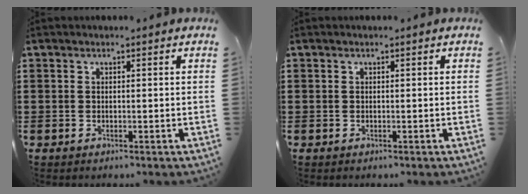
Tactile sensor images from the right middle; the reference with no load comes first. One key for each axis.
{"total": 0.0}